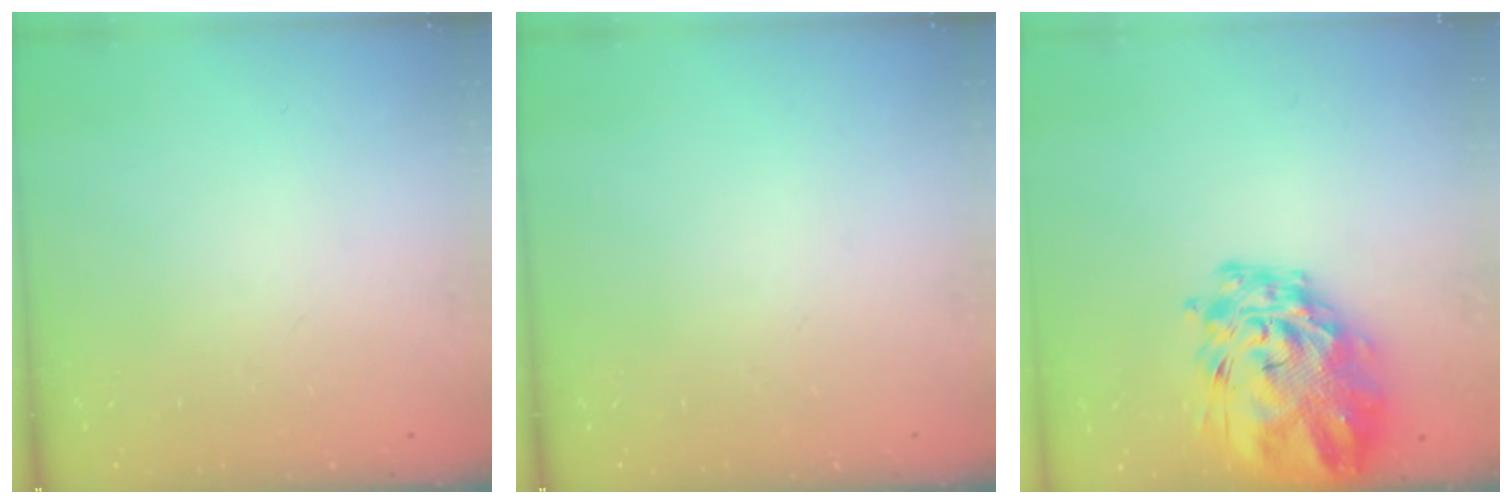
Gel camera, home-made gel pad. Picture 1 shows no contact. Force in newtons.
{"total": 0.0}
{"total": 15.0, "press": 14.1, "slide": 5.2}